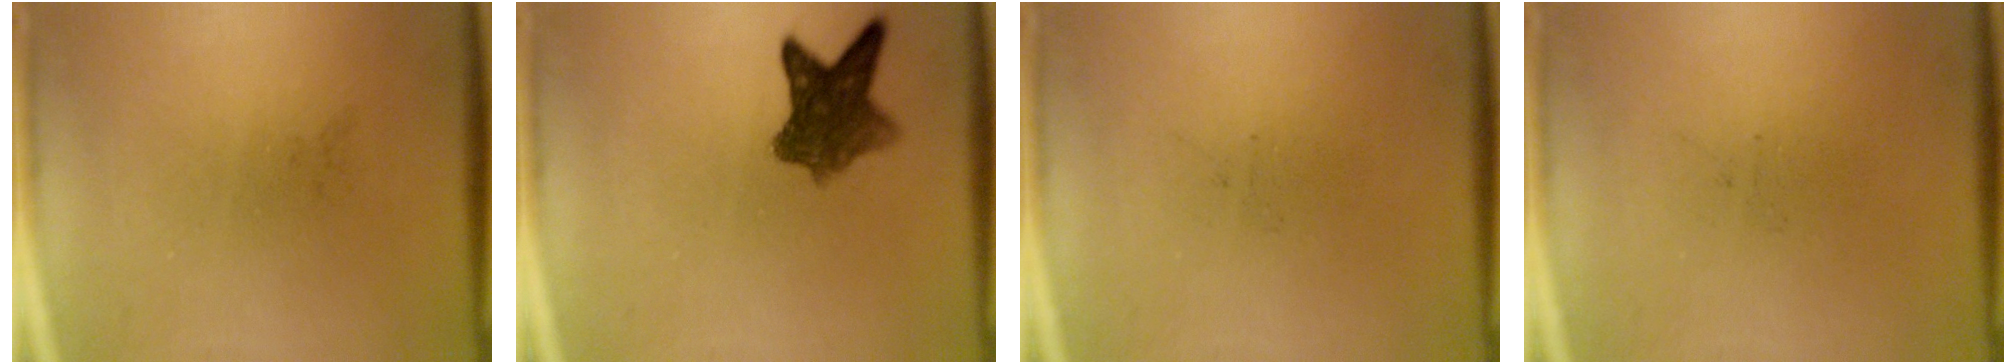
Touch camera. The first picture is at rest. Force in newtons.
{"total": 7.2}
{"total": 0.0}
{"total": 0.0}